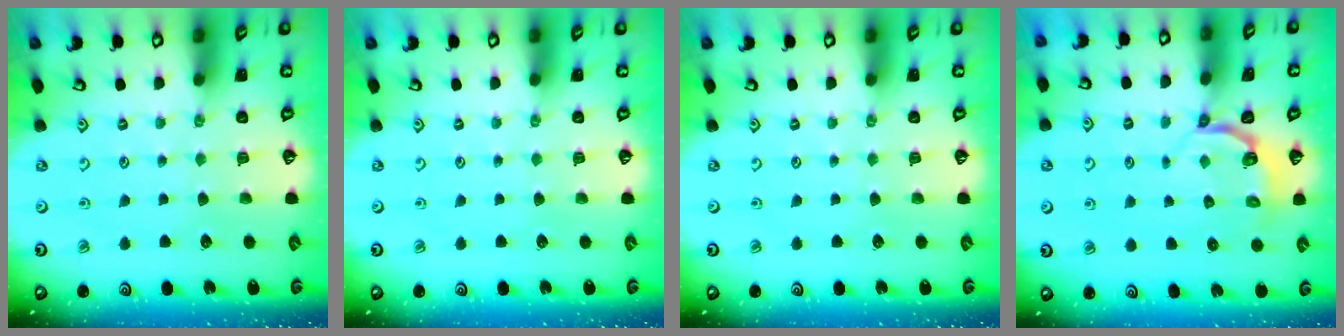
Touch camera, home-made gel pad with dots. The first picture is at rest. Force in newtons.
{"total": 0.0}
{"total": 0.0}
{"total": 3.5, "press": 2.6, "slide": 2.3}